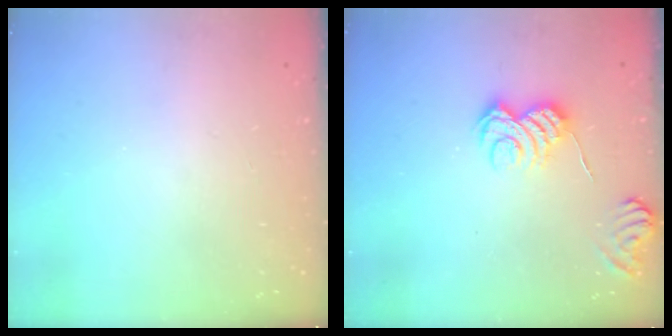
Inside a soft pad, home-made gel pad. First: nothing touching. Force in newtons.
{"total": 5.3, "press": 5.2, "slide": 1.3}